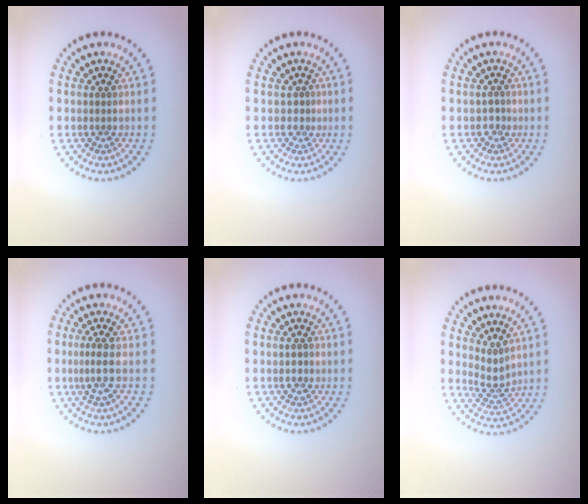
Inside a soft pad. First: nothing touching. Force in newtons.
{"total": 0.6, "press": 0.3, "slide": 0.5}
{"total": 0.9, "press": 0.8, "slide": 0.4}
{"total": 2.1, "press": 1.6, "slide": 1.3}
{"total": 0.9, "press": 0.9, "slide": 0.0}
{"total": 2.2, "press": 1.5, "slide": 1.6}